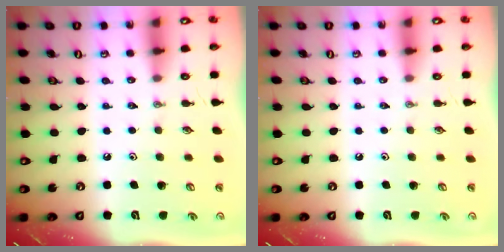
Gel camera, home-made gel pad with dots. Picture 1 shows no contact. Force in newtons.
{"total": 0.0}